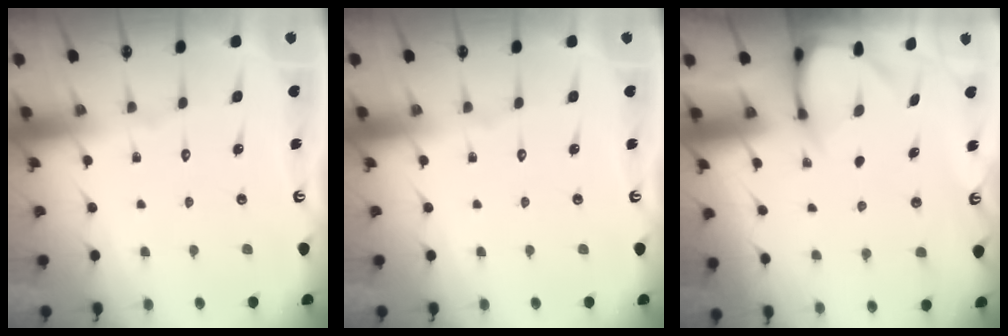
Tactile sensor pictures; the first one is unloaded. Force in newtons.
{"total": 0.0}
{"total": 3.4, "press": 3.4, "slide": 0.3}